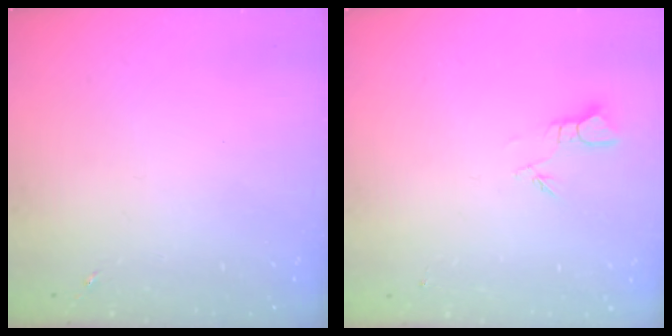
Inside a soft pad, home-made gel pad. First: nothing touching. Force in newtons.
{"total": 2.7, "press": 2.7, "slide": 0.3}